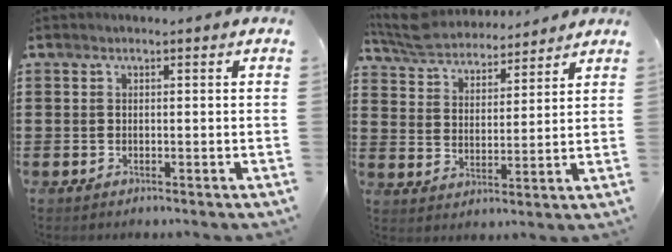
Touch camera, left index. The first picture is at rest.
{"total": 6.4, "force": [6.1, 1.3, 1.3], "torque": [-0.054, -0.026, 0.110]}